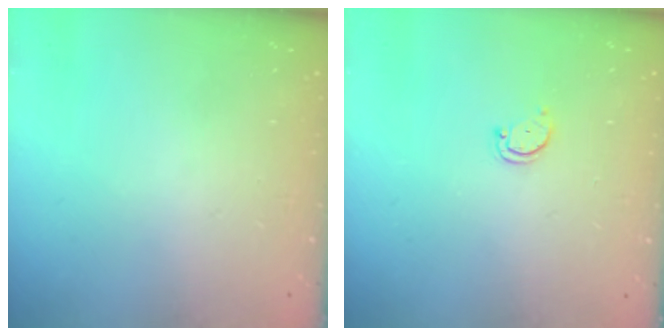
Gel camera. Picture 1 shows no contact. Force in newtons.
{"total": 2.3, "press": 2.3, "slide": 0.4}